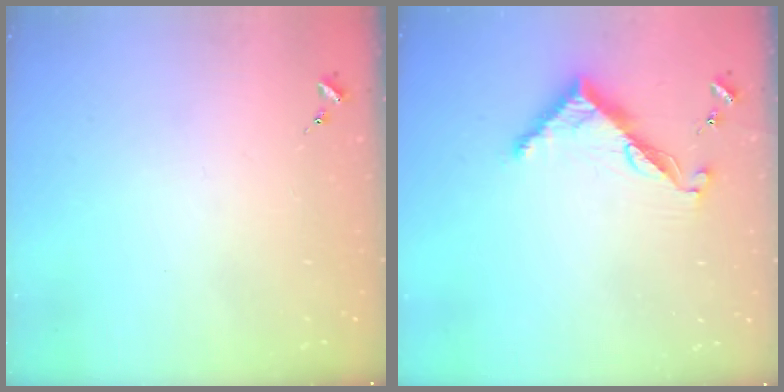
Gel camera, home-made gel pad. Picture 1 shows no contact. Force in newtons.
{"total": 8.7, "press": 8.7, "slide": 0.6}